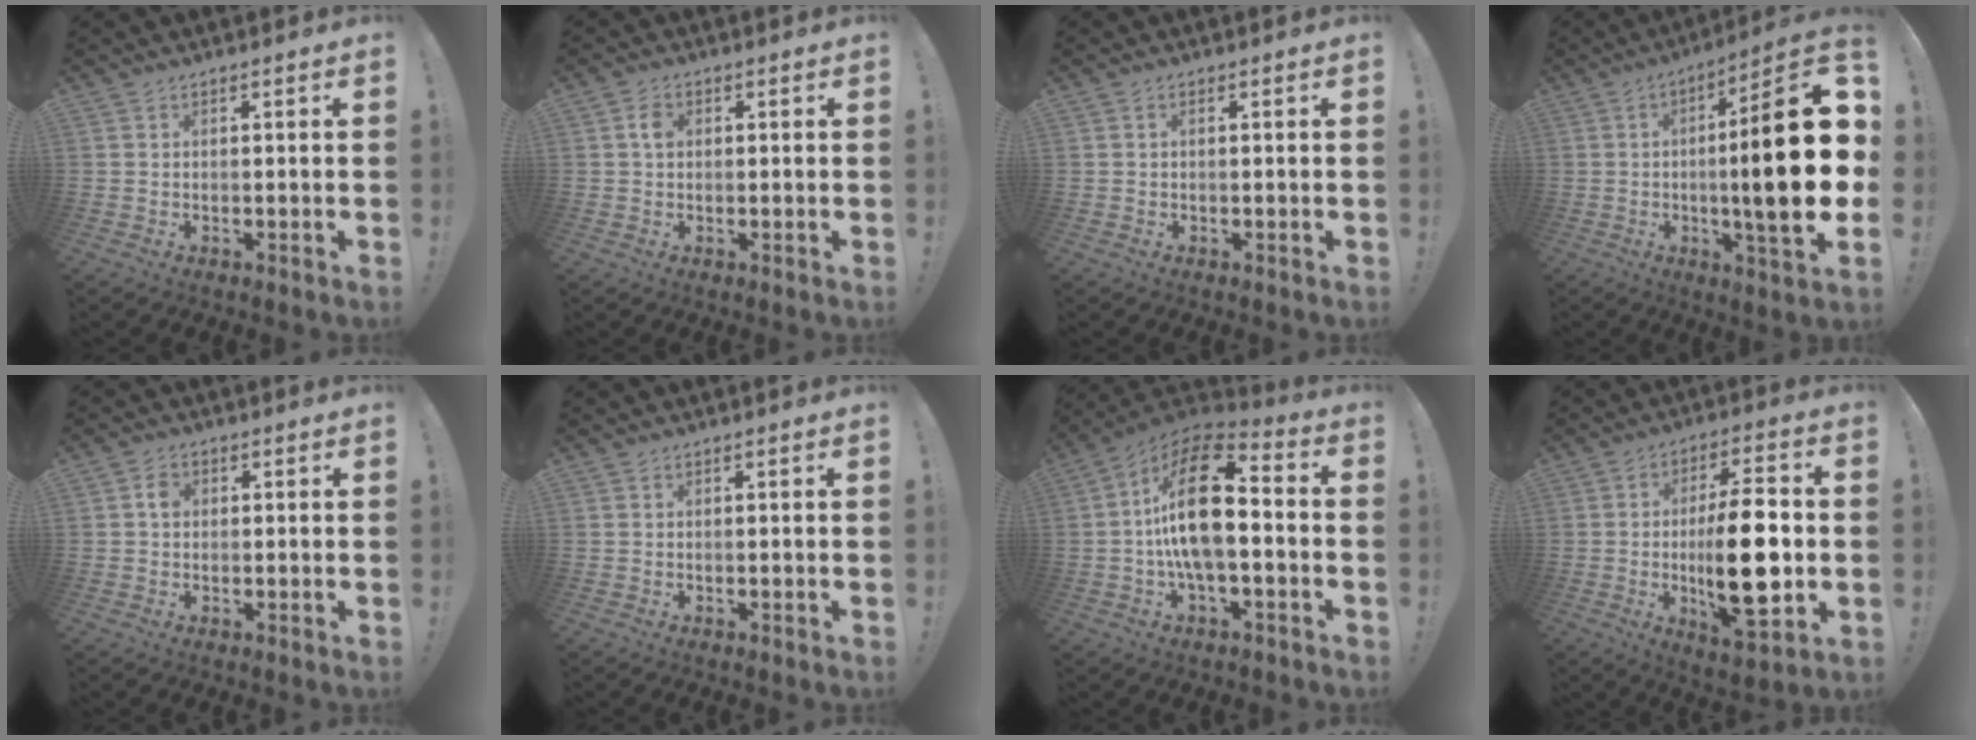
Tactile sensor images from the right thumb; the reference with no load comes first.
{"total": 2.9, "force": [0.5, 2.1, 1.9], "torque": [-0.027, 0.004, 0.005]}
{"total": 0.6, "force": [0.1, 0.3, 0.5], "torque": [-0.014, 0.004, 0.003]}
{"total": 23.9, "force": [-0.6, 3.3, 23.6], "torque": [-0.371, -0.012, -0.018]}
{"total": 2.7, "force": [0.2, 2.2, 1.6], "torque": [-0.020, 0.004, -0.001]}
{"total": 0.0}
{"total": 20.0, "force": [0.4, 9.3, 17.7], "torque": [-0.315, 0.007, 0.005]}
{"total": 19.4, "force": [-1.5, 6.6, 18.2], "torque": [-0.302, -0.004, -0.022]}